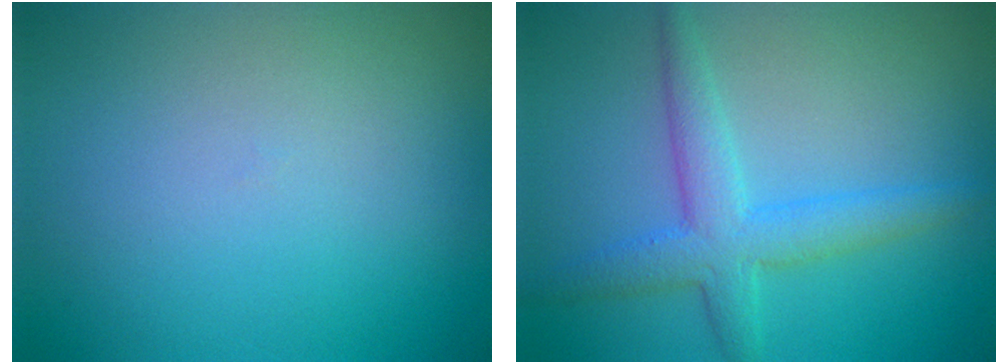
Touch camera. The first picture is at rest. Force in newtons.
{"total": 4.0, "press": 4.0, "slide": 0.2}